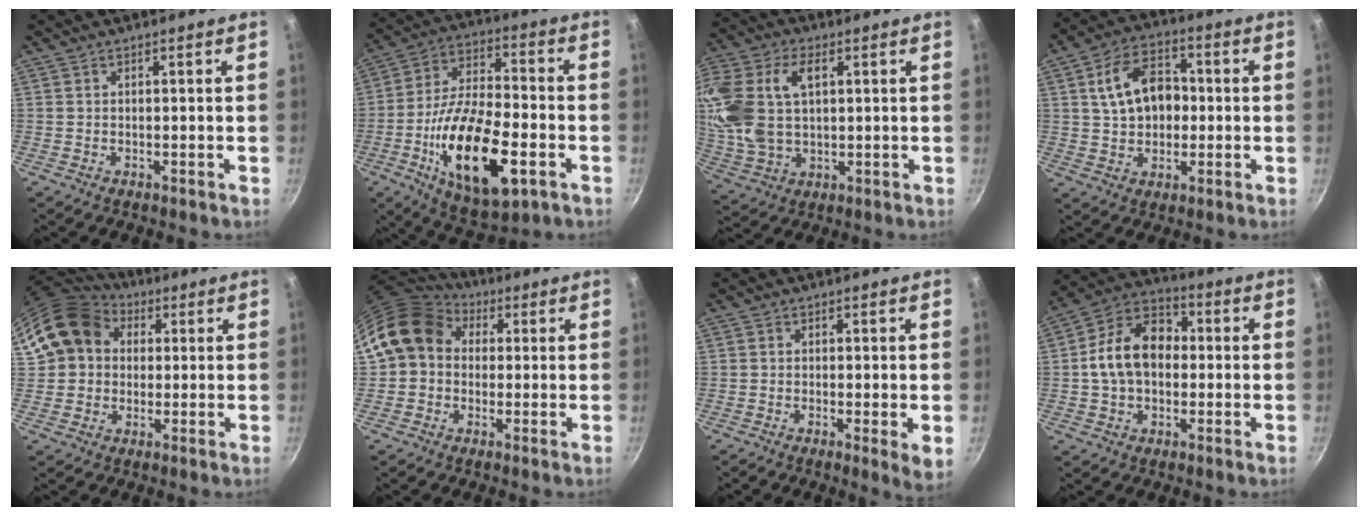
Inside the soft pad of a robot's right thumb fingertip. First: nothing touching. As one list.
[{"total": 22.2, "force": [-7.1, 9.6, 18.7], "torque": [-0.320, 0.022, -0.120]}, {"total": 19.1, "force": [4.6, 12.3, 13.9], "torque": [-0.301, 0.005, 0.092]}, {"total": 12.5, "force": [1.3, 8.9, 8.7], "torque": [-0.120, 0.021, 0.016]}, {"total": 14.4, "force": [3.8, 12.1, 6.9], "torque": [-0.100, 0.027, 0.058]}, {"total": 13.3, "force": [2.7, 11.0, 6.8], "torque": [-0.098, 0.029, 0.031]}, {"total": 4.2, "force": [-0.4, 0.7, 4.1], "torque": [-0.061, -0.016, -0.008]}, {"total": 13.8, "force": [0.1, 10.1, 9.4], "torque": [-0.128, 0.035, -0.016]}]